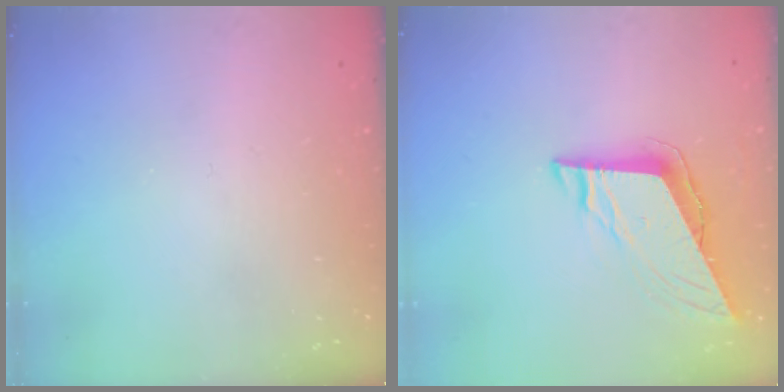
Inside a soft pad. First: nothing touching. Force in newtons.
{"total": 8.6, "press": 8.5, "slide": 1.3}